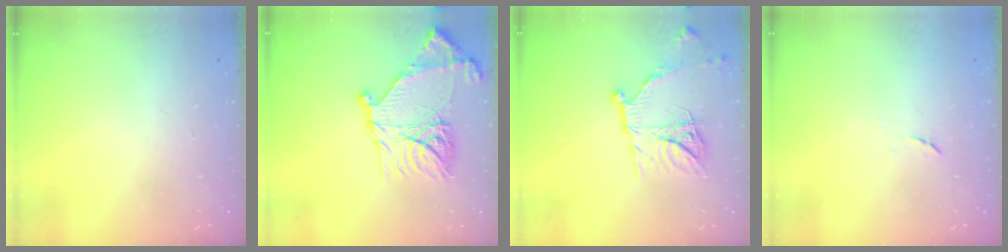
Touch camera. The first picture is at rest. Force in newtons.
{"total": 22.5, "press": 22.4, "slide": 2.2}
{"total": 14.7, "press": 14.7, "slide": 0.2}
{"total": 4.3, "press": 4.2, "slide": 0.6}